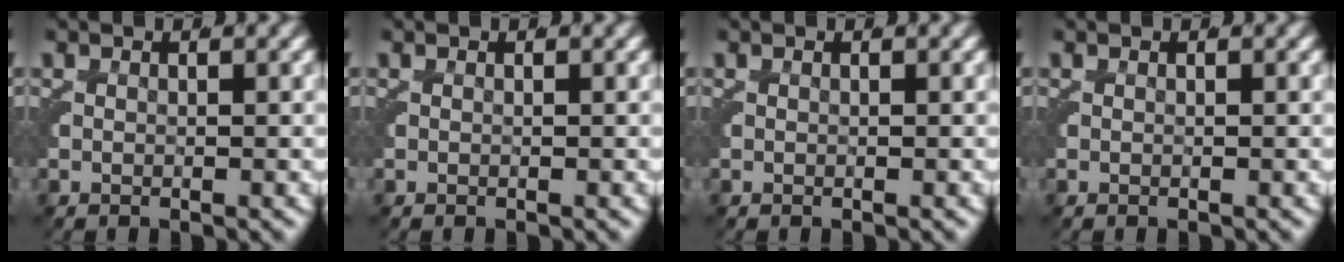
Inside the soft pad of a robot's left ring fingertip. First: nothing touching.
{"total": 0.0}
{"total": 0.0}
{"total": 0.0}